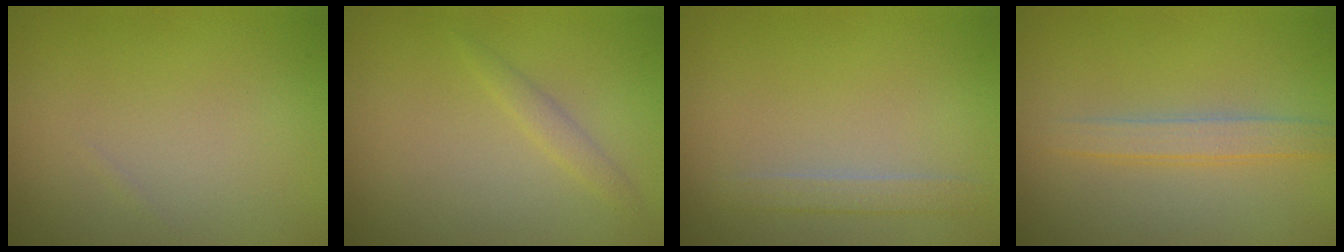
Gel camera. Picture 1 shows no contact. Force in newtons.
{"total": 1.0, "press": 1.0, "slide": 0.0}
{"total": 1.3, "press": 1.3, "slide": 0.1}
{"total": 2.1, "press": 2.1, "slide": 0.1}